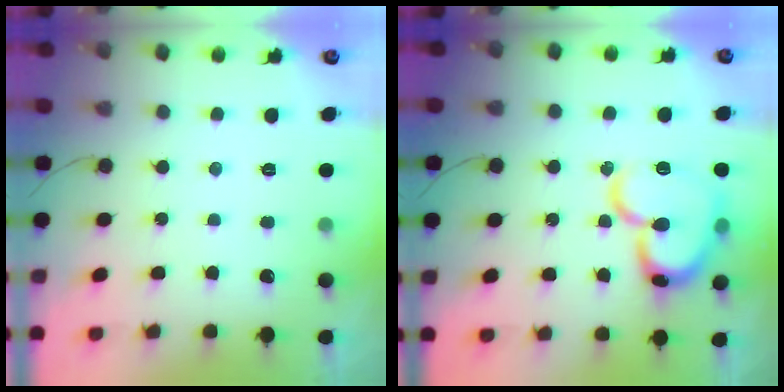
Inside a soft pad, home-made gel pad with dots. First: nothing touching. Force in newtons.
{"total": 19.7, "press": 19.5, "slide": 2.2}